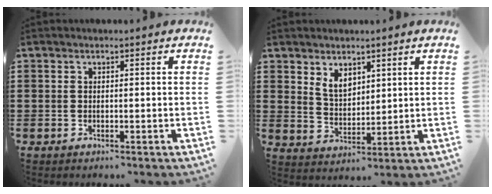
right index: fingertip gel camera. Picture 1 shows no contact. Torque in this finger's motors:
{"motor_torque": [0.55, 0.46, 0.10, 0.08]}